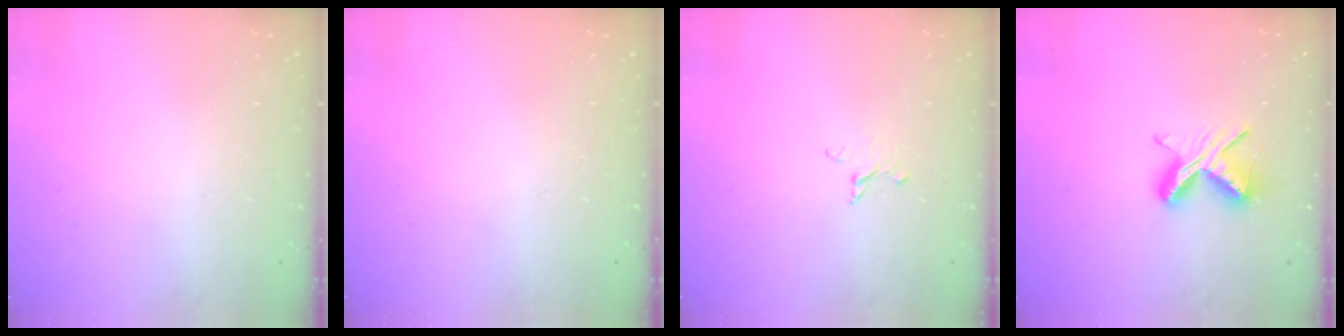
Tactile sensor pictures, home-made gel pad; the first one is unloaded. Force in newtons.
{"total": 0.0}
{"total": 2.1, "press": 2.1, "slide": 0.1}
{"total": 7.9, "press": 7.9, "slide": 1.1}